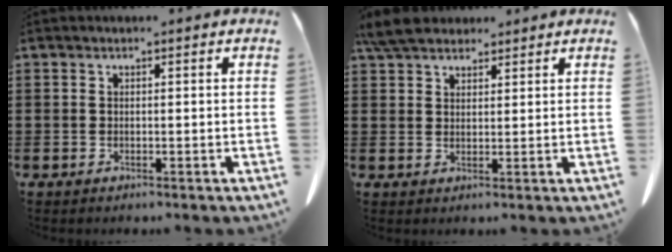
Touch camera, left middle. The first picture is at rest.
{"total": 5.2, "force": [4.5, 1.9, 1.7], "torque": [-0.048, -0.001, 0.088]}